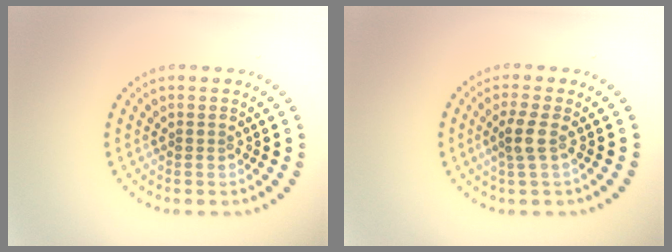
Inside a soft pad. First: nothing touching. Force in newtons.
{"total": 2.0, "press": 1.6, "slide": 1.1}